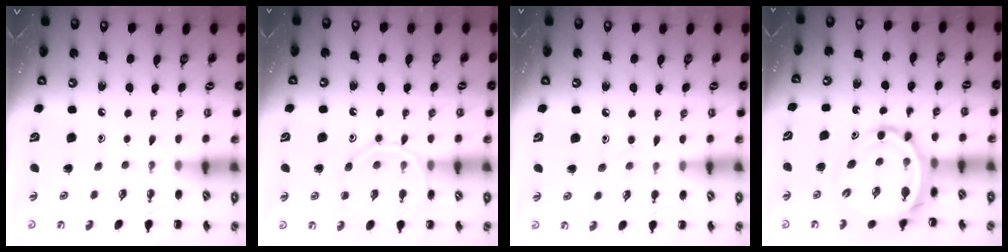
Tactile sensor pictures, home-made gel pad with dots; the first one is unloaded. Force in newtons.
{"total": 14.2, "press": 14.1, "slide": 1.0}
{"total": 6.9, "press": 6.4, "slide": 2.4}
{"total": 10.3, "press": 9.9, "slide": 2.8}